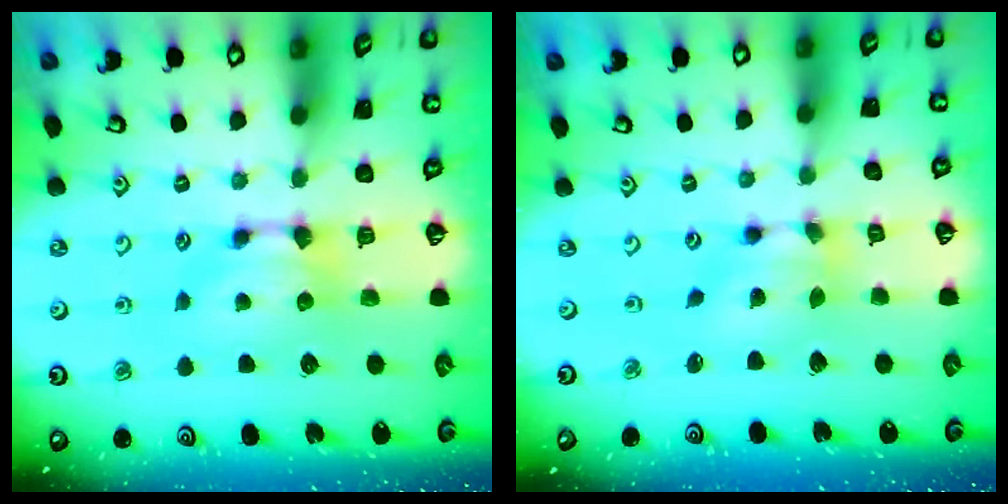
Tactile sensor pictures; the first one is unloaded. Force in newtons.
{"total": 4.9, "press": 4.4, "slide": 2.1}